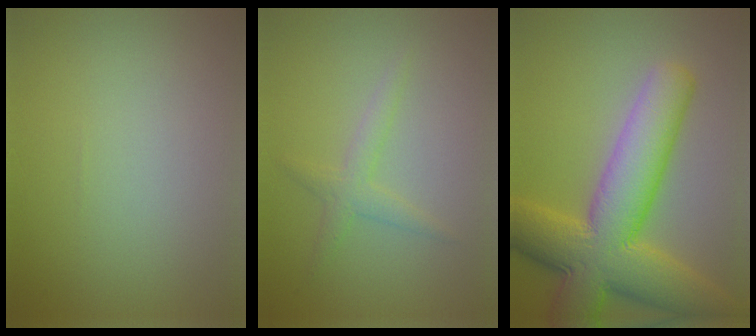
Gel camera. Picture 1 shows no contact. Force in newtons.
{"total": 1.8, "press": 1.8, "slide": 0.0}
{"total": 11.0, "press": 11.0, "slide": 0.1}